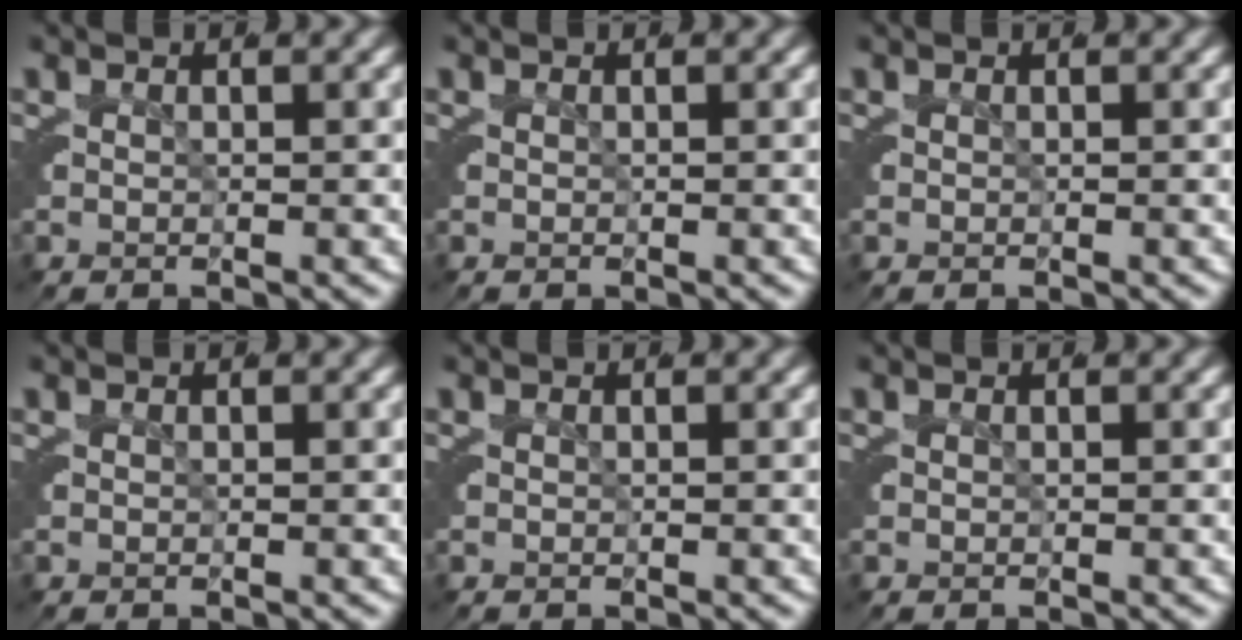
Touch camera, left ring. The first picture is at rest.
{"total": 0.0}
{"total": 0.0}
{"total": 0.0}
{"total": 0.0}
{"total": 0.0}